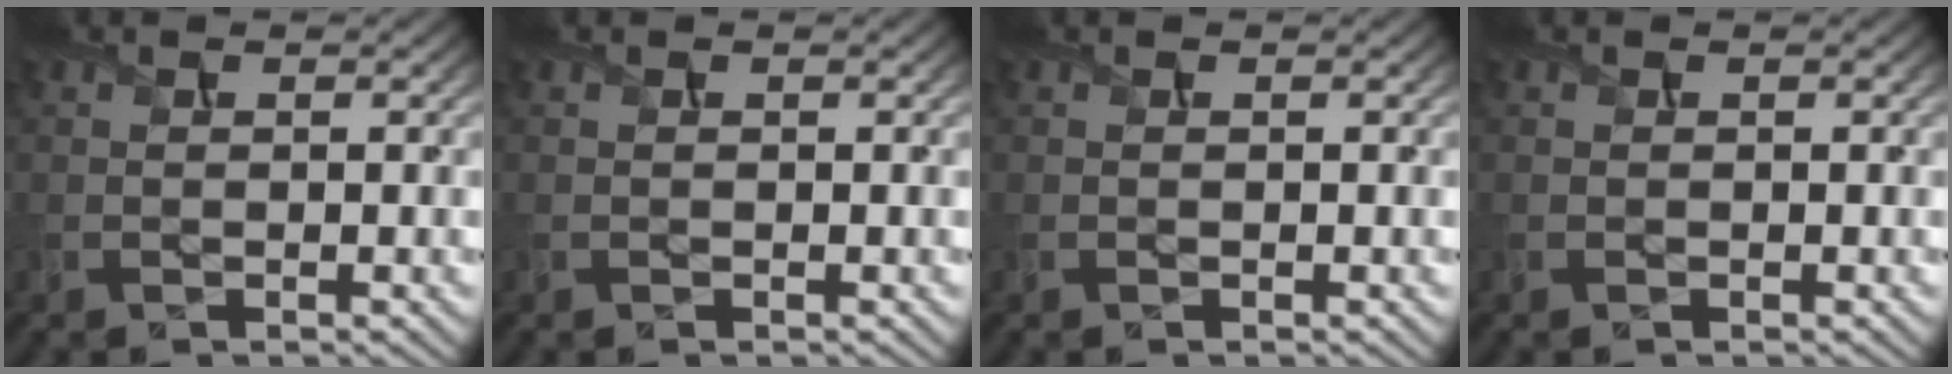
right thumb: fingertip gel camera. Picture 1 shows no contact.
{"total": 0.0}
{"total": 0.0}
{"total": 0.0}